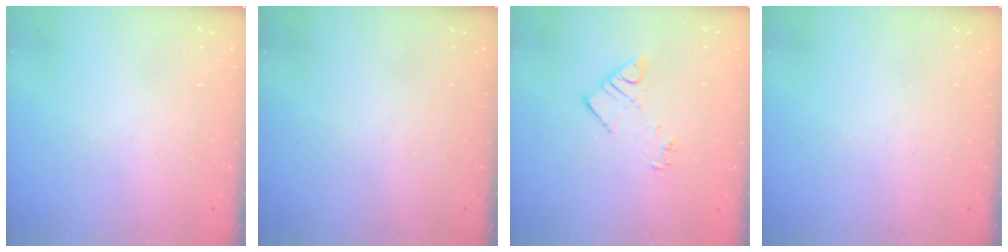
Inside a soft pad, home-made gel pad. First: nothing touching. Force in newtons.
{"total": 0.0}
{"total": 7.7, "press": 7.7, "slide": 0.2}
{"total": 0.0}